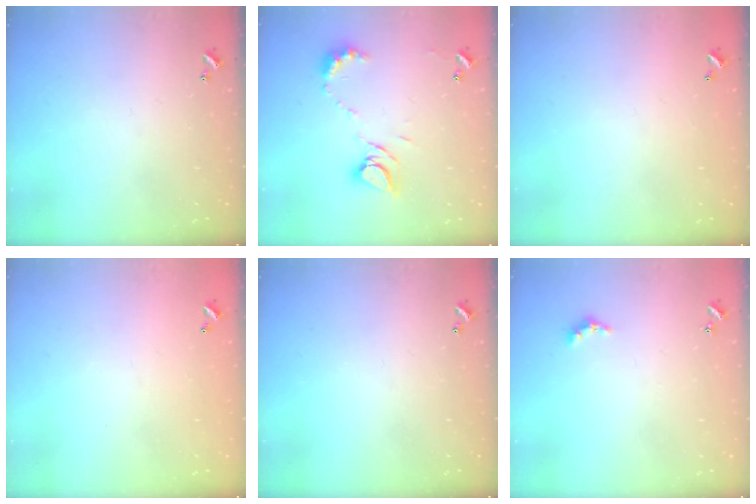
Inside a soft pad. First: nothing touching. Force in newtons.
{"total": 9.0, "press": 9.0, "slide": 0.9}
{"total": 2.9, "press": 2.9, "slide": 0.1}
{"total": 2.8, "press": 2.8, "slide": 0.1}
{"total": 0.0}
{"total": 2.4, "press": 2.3, "slide": 0.5}